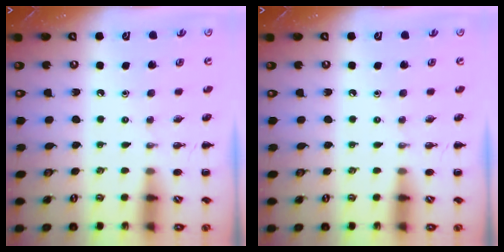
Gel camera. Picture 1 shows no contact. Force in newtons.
{"total": 0.0}